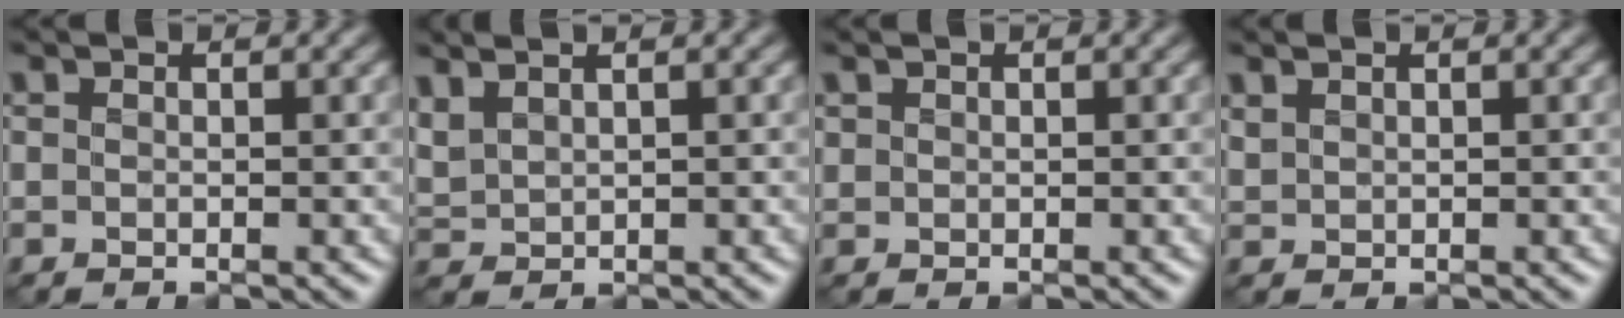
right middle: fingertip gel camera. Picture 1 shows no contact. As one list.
[{"total": 2.5, "force": [1.8, 1.1, 1.3], "torque": [-0.038, 0.013, 0.041]}, {"total": 0.5, "force": [0.4, 0.3, 0.0], "torque": [-0.003, 0.000, 0.012]}, {"total": 0.8, "force": [0.7, 0.3, 0.2], "torque": [-0.011, 0.001, 0.020]}]